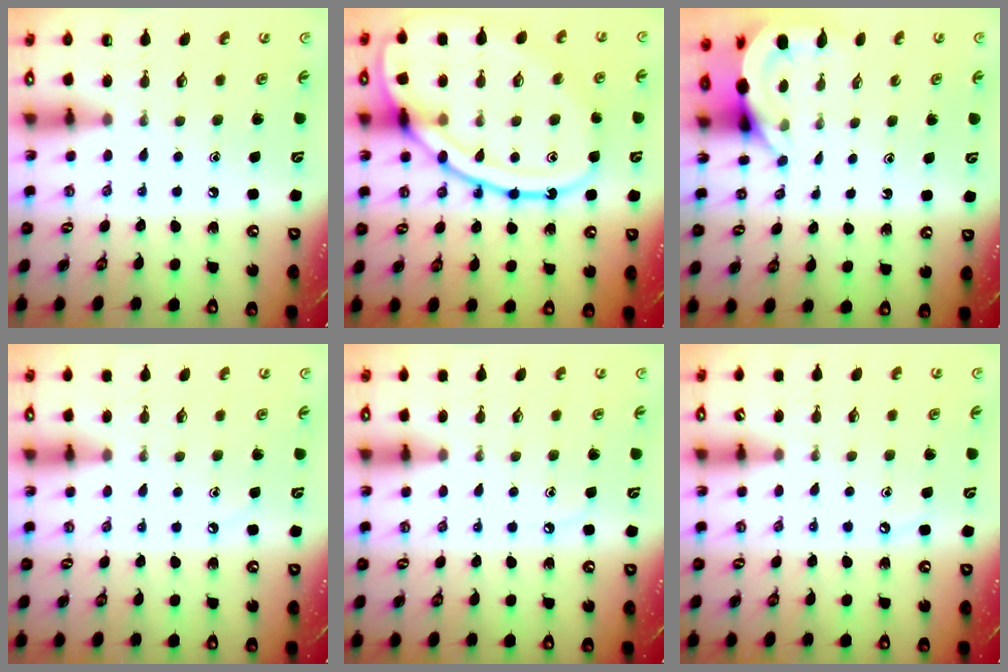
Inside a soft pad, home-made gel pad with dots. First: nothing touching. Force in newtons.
{"total": 20.6, "press": 20.5, "slide": 2.0}
{"total": 4.7, "press": 4.7, "slide": 0.2}
{"total": 2.3, "press": 2.2, "slide": 0.4}
{"total": 3.3, "press": 3.3, "slide": 0.5}
{"total": 3.7, "press": 3.7, "slide": 0.3}